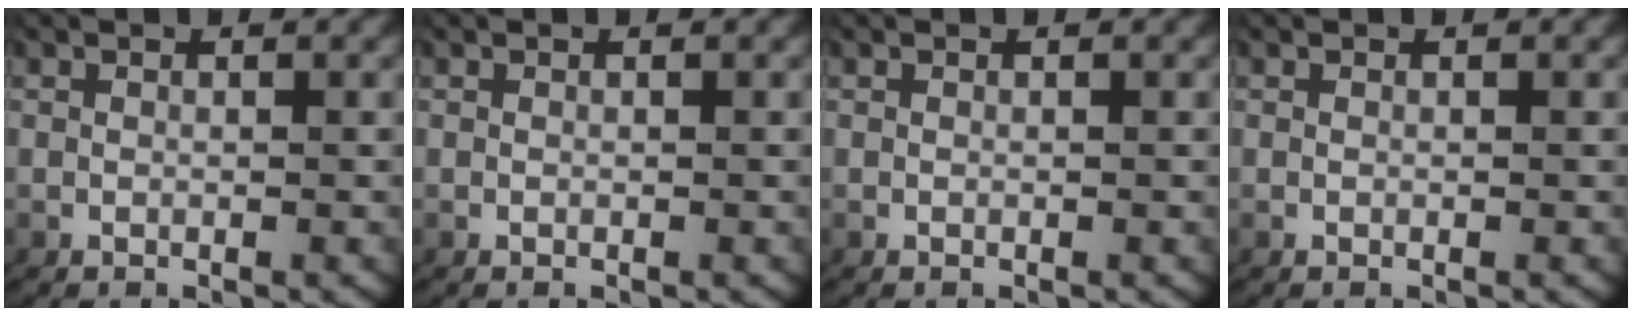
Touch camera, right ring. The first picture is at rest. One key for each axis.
{"total": 0.0}
{"total": 0.0}
{"total": 0.0}